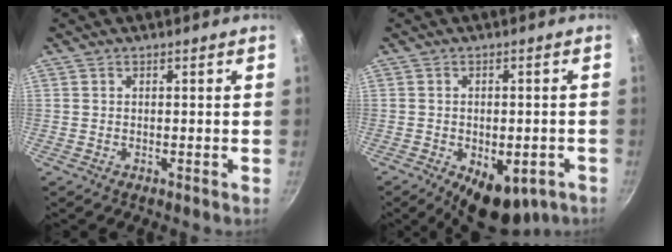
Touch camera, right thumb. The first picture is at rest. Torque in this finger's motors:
{"motor_torque": [1.41, 1.15, 0.06, -0.02, 0.07]}